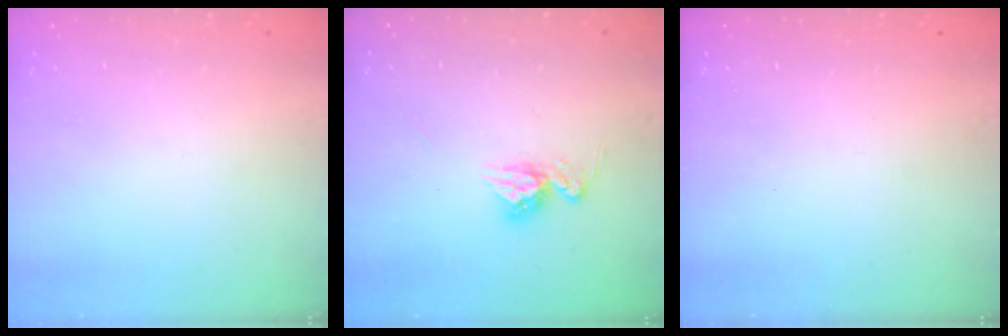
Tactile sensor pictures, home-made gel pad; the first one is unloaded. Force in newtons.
{"total": 9.0, "press": 9.0, "slide": 0.8}
{"total": 0.0}